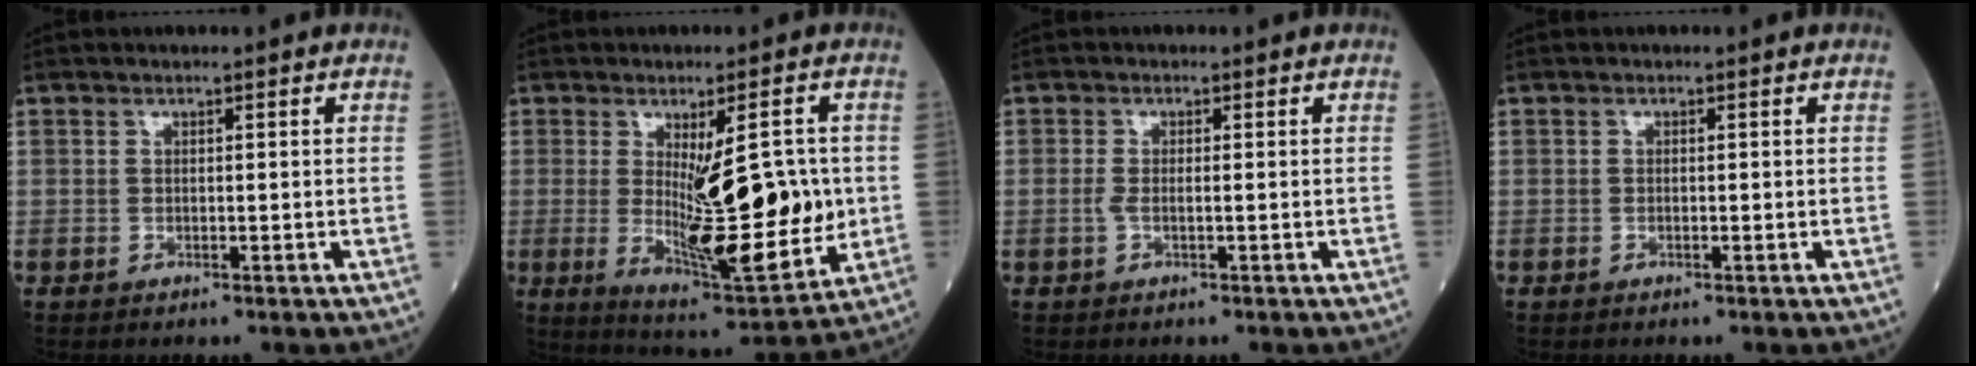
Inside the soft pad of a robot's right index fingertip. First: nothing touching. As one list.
[{"total": 15.9, "force": [0.1, 3.9, 15.5], "torque": [-0.246, -0.021, 0.015]}, {"total": 1.5, "force": [-0.2, 0.5, 1.4], "torque": [-0.036, -0.002, -0.005]}, {"total": 0.0}]